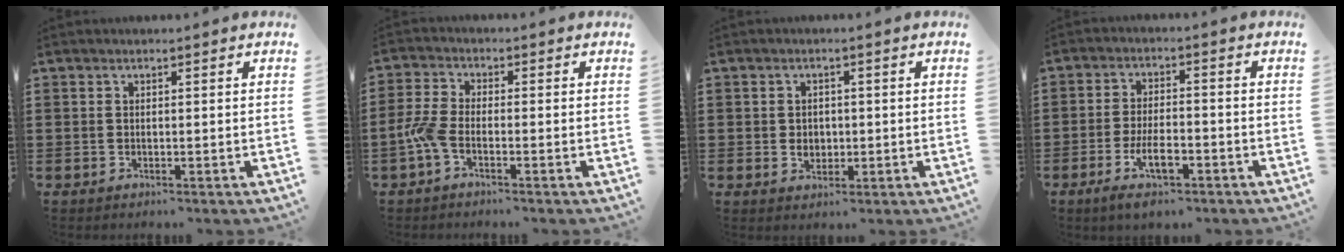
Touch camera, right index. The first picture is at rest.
{"total": 4.3, "force": [-1.8, 1.7, 3.5], "torque": [-0.096, -0.006, -0.042]}
{"total": 2.2, "force": [-0.1, 1.9, 1.1], "torque": [-0.028, 0.007, -0.005]}
{"total": 6.4, "force": [-3.2, 2.2, 5.0], "torque": [-0.109, -0.005, -0.061]}